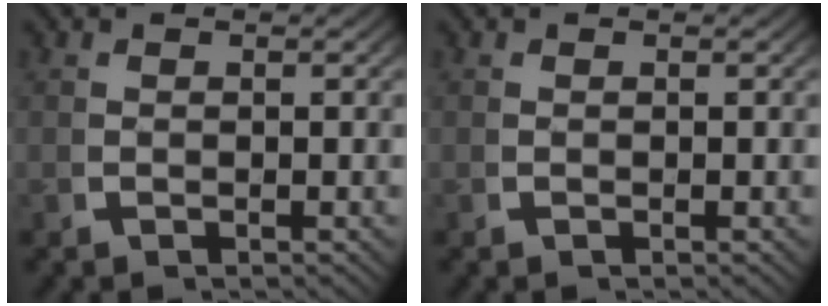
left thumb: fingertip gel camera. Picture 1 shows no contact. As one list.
[{"total": 0.0}]